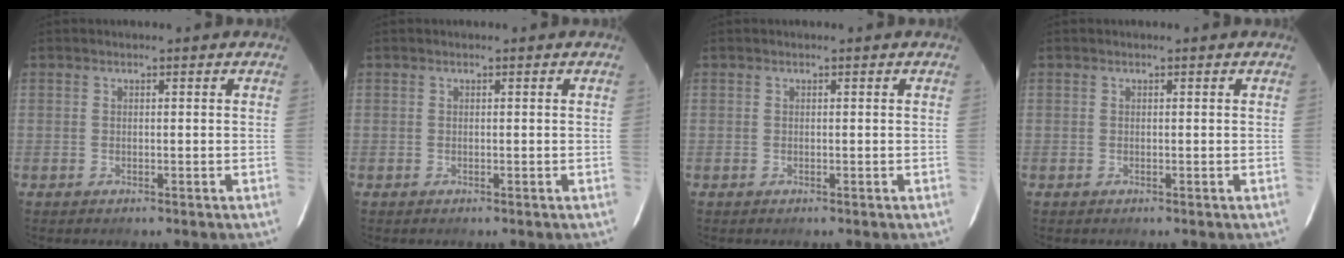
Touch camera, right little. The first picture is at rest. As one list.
[{"total": 0.0}, {"total": 0.0}, {"total": 0.0}]